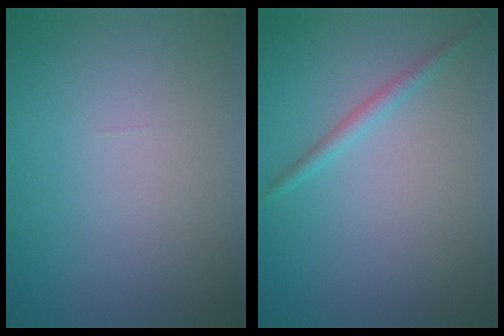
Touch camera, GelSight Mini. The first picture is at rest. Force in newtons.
{"total": 1.3, "press": 1.3, "slide": 0.0}